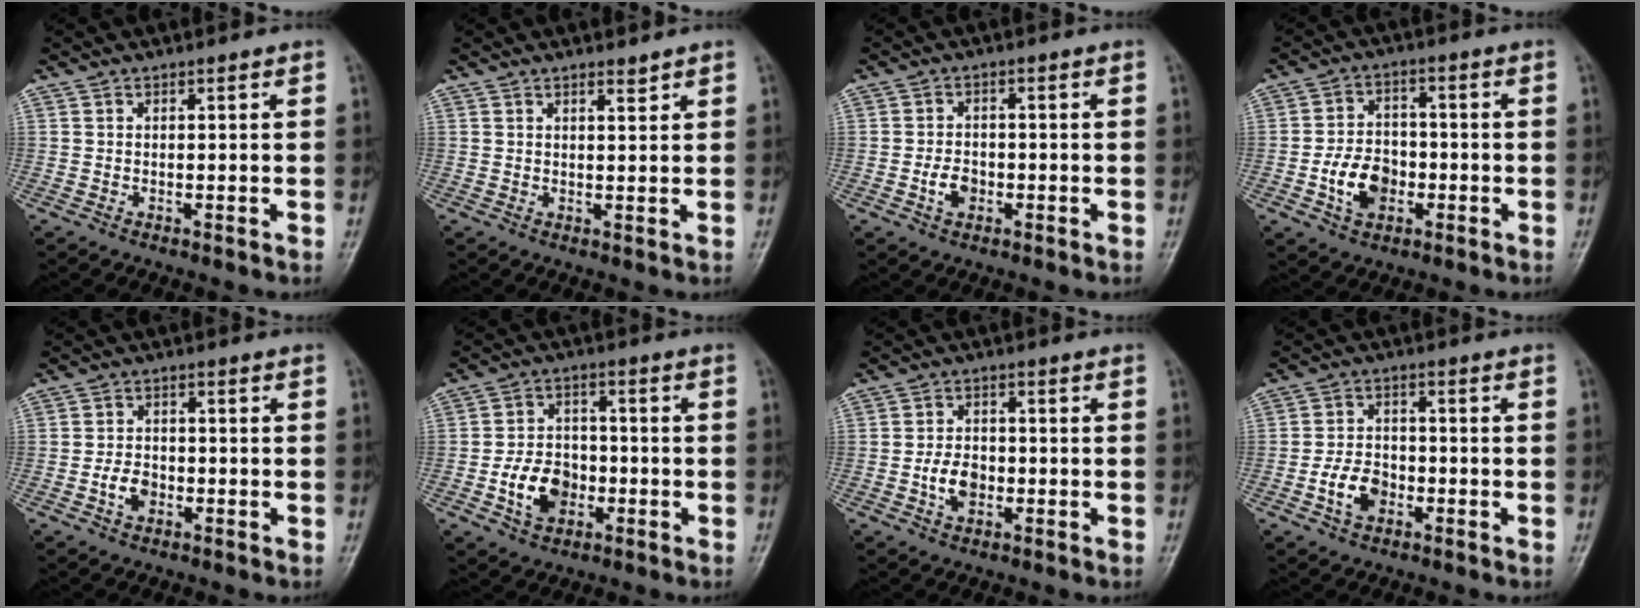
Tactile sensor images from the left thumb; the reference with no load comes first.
{"total": 1.6, "force": [1.4, 0.4, 0.8], "torque": [-0.006, -0.010, 0.023]}
{"total": 3.7, "force": [-1.3, 2.7, 2.3], "torque": [-0.030, 0.010, -0.024]}
{"total": 8.8, "force": [-2.5, 6.4, 5.4], "torque": [-0.072, 0.020, -0.046]}
{"total": 3.9, "force": [-1.5, 2.7, 2.4], "torque": [-0.032, 0.013, -0.029]}
{"total": 9.3, "force": [-2.8, 7.0, 5.6], "torque": [-0.072, 0.021, -0.049]}
{"total": 5.2, "force": [-1.4, 3.6, 3.5], "torque": [-0.049, 0.010, -0.026]}
{"total": 6.3, "force": [-2.4, 4.4, 3.9], "torque": [-0.056, 0.019, -0.048]}